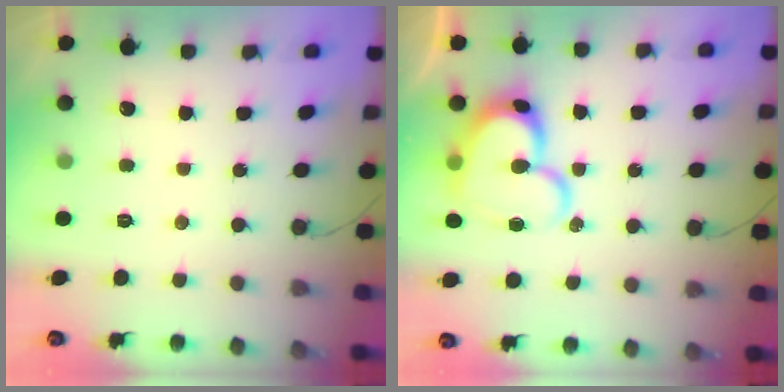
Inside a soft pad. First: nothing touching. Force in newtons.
{"total": 18.4, "press": 18.3, "slide": 1.9}